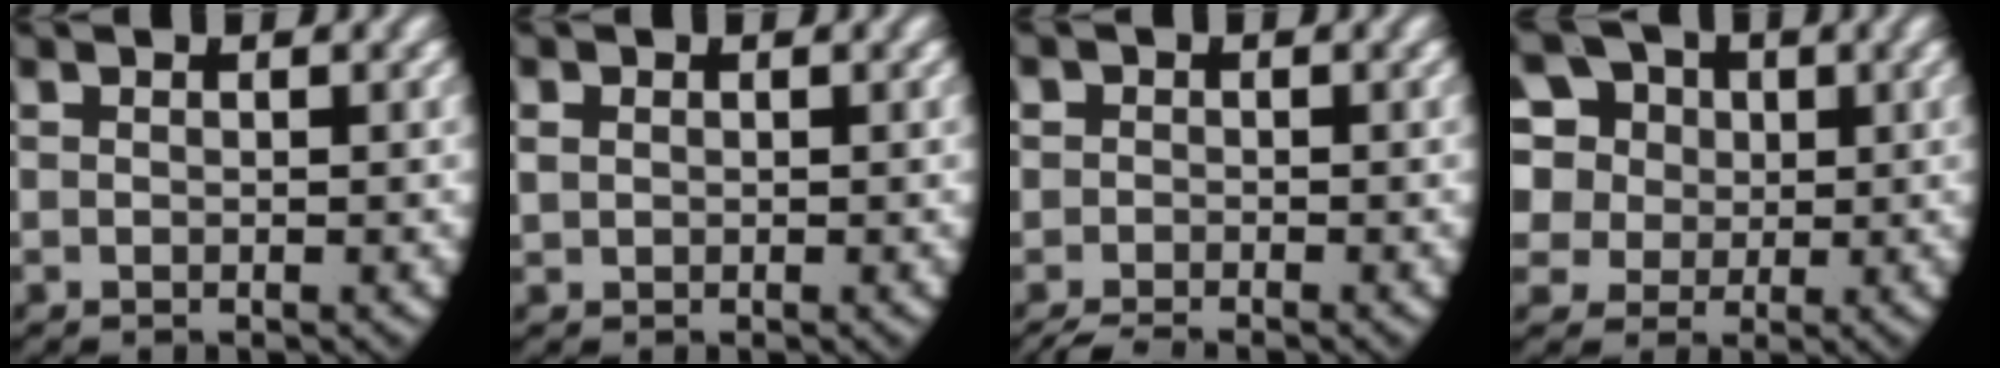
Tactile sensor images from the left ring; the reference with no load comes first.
{"total": 1.1, "force": [0.3, 1.0, 0.4], "torque": [-0.020, -0.009, 0.016]}
{"total": 2.1, "force": [-1.3, 1.6, 0.4], "torque": [-0.010, -0.008, -0.024]}
{"total": 12.3, "force": [2.2, 11.0, 5.0], "torque": [-0.145, -0.021, 0.030]}